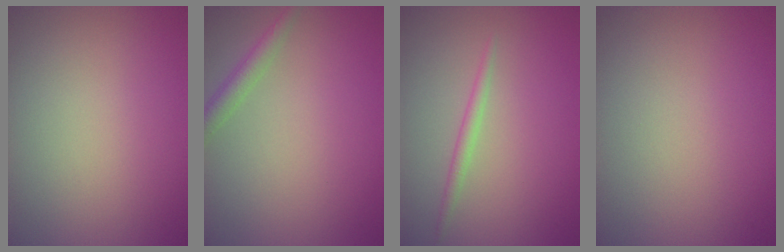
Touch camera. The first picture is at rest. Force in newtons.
{"total": 2.0, "press": 2.0, "slide": 0.1}
{"total": 1.2, "press": 1.2, "slide": 0.0}
{"total": 0.0}